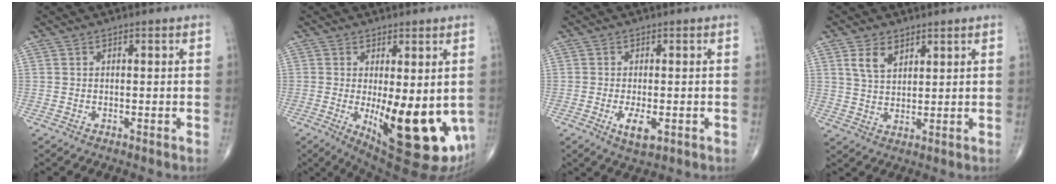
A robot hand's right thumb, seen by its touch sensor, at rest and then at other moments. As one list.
[{"total": 16.9, "force": [-2.9, 6.0, 15.6], "torque": [-0.195, -0.031, -0.018]}, {"total": 4.7, "force": [-1.5, 2.0, 4.0], "torque": [-0.071, -0.007, -0.022]}, {"total": 5.1, "force": [2.7, 3.0, 3.1], "torque": [-0.046, -0.015, 0.055]}]